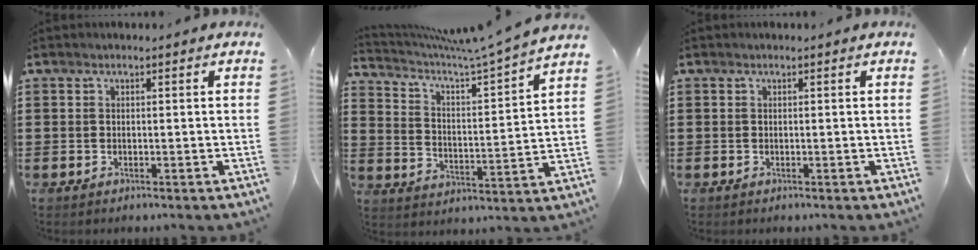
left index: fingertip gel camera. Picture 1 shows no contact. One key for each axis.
{"total": 5.5, "fx": 4.8, "fy": -0.7, "fz": 2.6, "tx": -0.073, "ty": -0.046, "tz": 0.071}
{"total": 0.0}